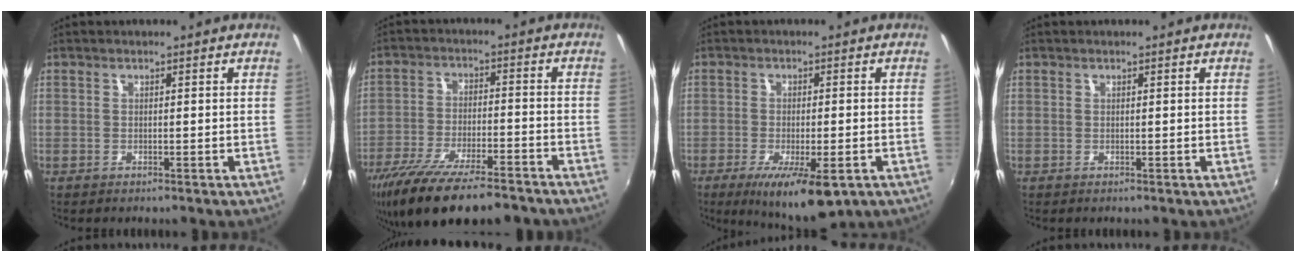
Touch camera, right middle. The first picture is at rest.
{"total": 17.9, "force": [-14.2, 3.7, 10.2], "torque": [-0.202, -0.040, -0.229]}
{"total": 12.4, "force": [-6.7, 3.7, 9.8], "torque": [-0.173, -0.035, -0.098]}
{"total": 0.0}